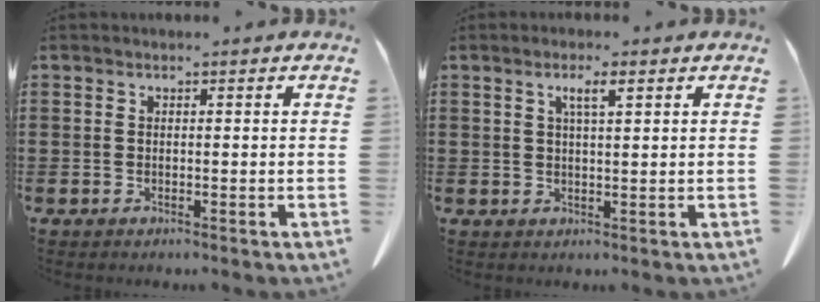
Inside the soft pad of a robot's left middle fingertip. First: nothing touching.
{"total": 2.8, "force": [1.3, 0.5, 2.4], "torque": [-0.050, 0.005, 0.020]}